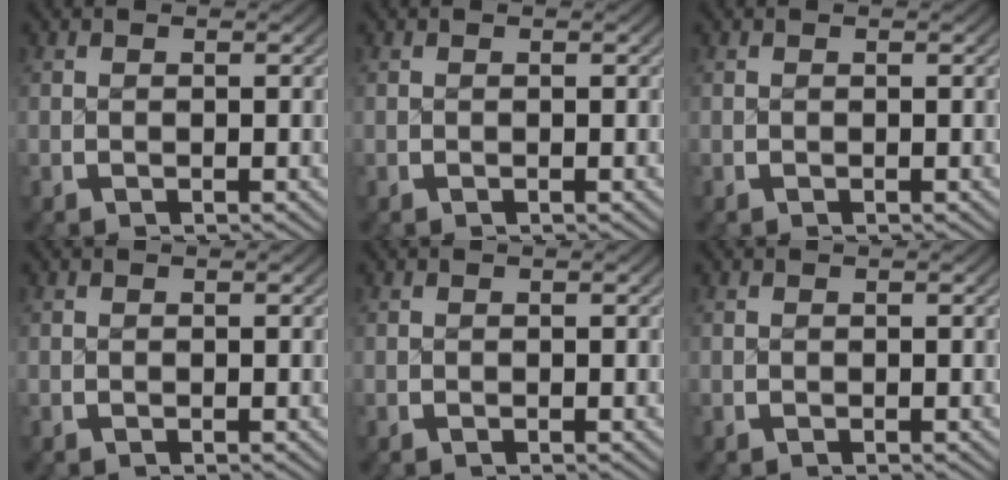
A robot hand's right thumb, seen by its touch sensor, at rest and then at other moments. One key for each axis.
{"total": 0.0}
{"total": 0.0}
{"total": 0.0}
{"total": 0.0}
{"total": 0.0}